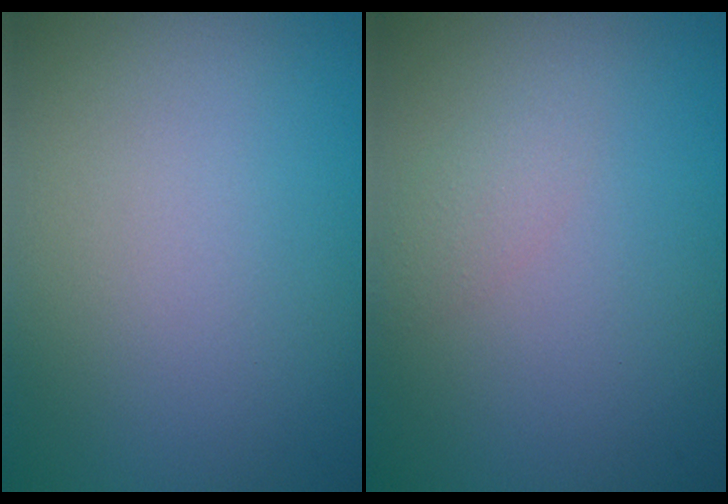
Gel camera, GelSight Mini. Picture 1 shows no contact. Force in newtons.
{"total": 1.1, "press": 1.1, "slide": 0.1}